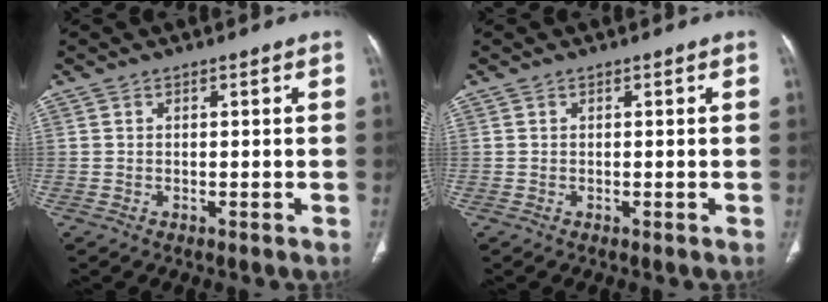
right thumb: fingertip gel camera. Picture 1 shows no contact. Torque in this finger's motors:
{"motor_torque": [0.02, 0.02, 0.24, -0.16, 0.00]}